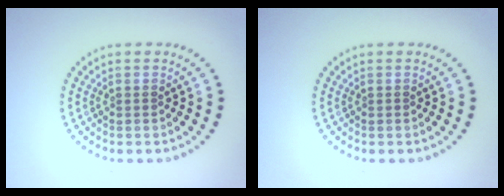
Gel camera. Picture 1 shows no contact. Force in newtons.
{"total": 0.0}